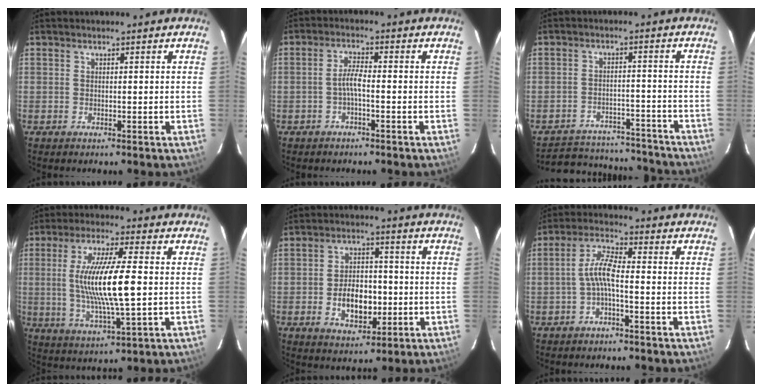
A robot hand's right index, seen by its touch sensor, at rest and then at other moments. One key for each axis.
{"total": 2.9, "fx": -1.2, "fy": 0.3, "fz": 2.6, "tx": -0.056, "ty": 0.007, "tz": -0.023}
{"total": 17.4, "fx": -15.6, "fy": 6.2, "fz": 4.7, "tx": -0.105, "ty": 0.032, "tz": -0.189}
{"total": 14.4, "fx": 0.2, "fy": 2.1, "fz": 14.2, "tx": -0.268, "ty": -0.009, "tz": 0.008}
{"total": 8.9, "fx": -2.0, "fy": 5.6, "fz": 6.6, "tx": -0.122, "ty": 0.009, "tz": -0.024}
{"total": 4.9, "fx": -1.6, "fy": 0.8, "fz": 4.5, "tx": -0.101, "ty": 0.014, "tz": -0.033}